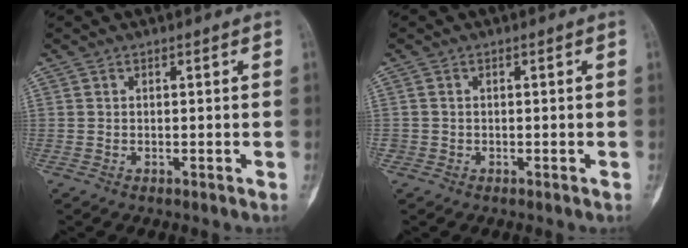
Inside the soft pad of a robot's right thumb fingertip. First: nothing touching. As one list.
[{"total": 0.8, "force": [-0.3, 0.7, 0.0], "torque": [0.002, 0.005, -0.008]}]